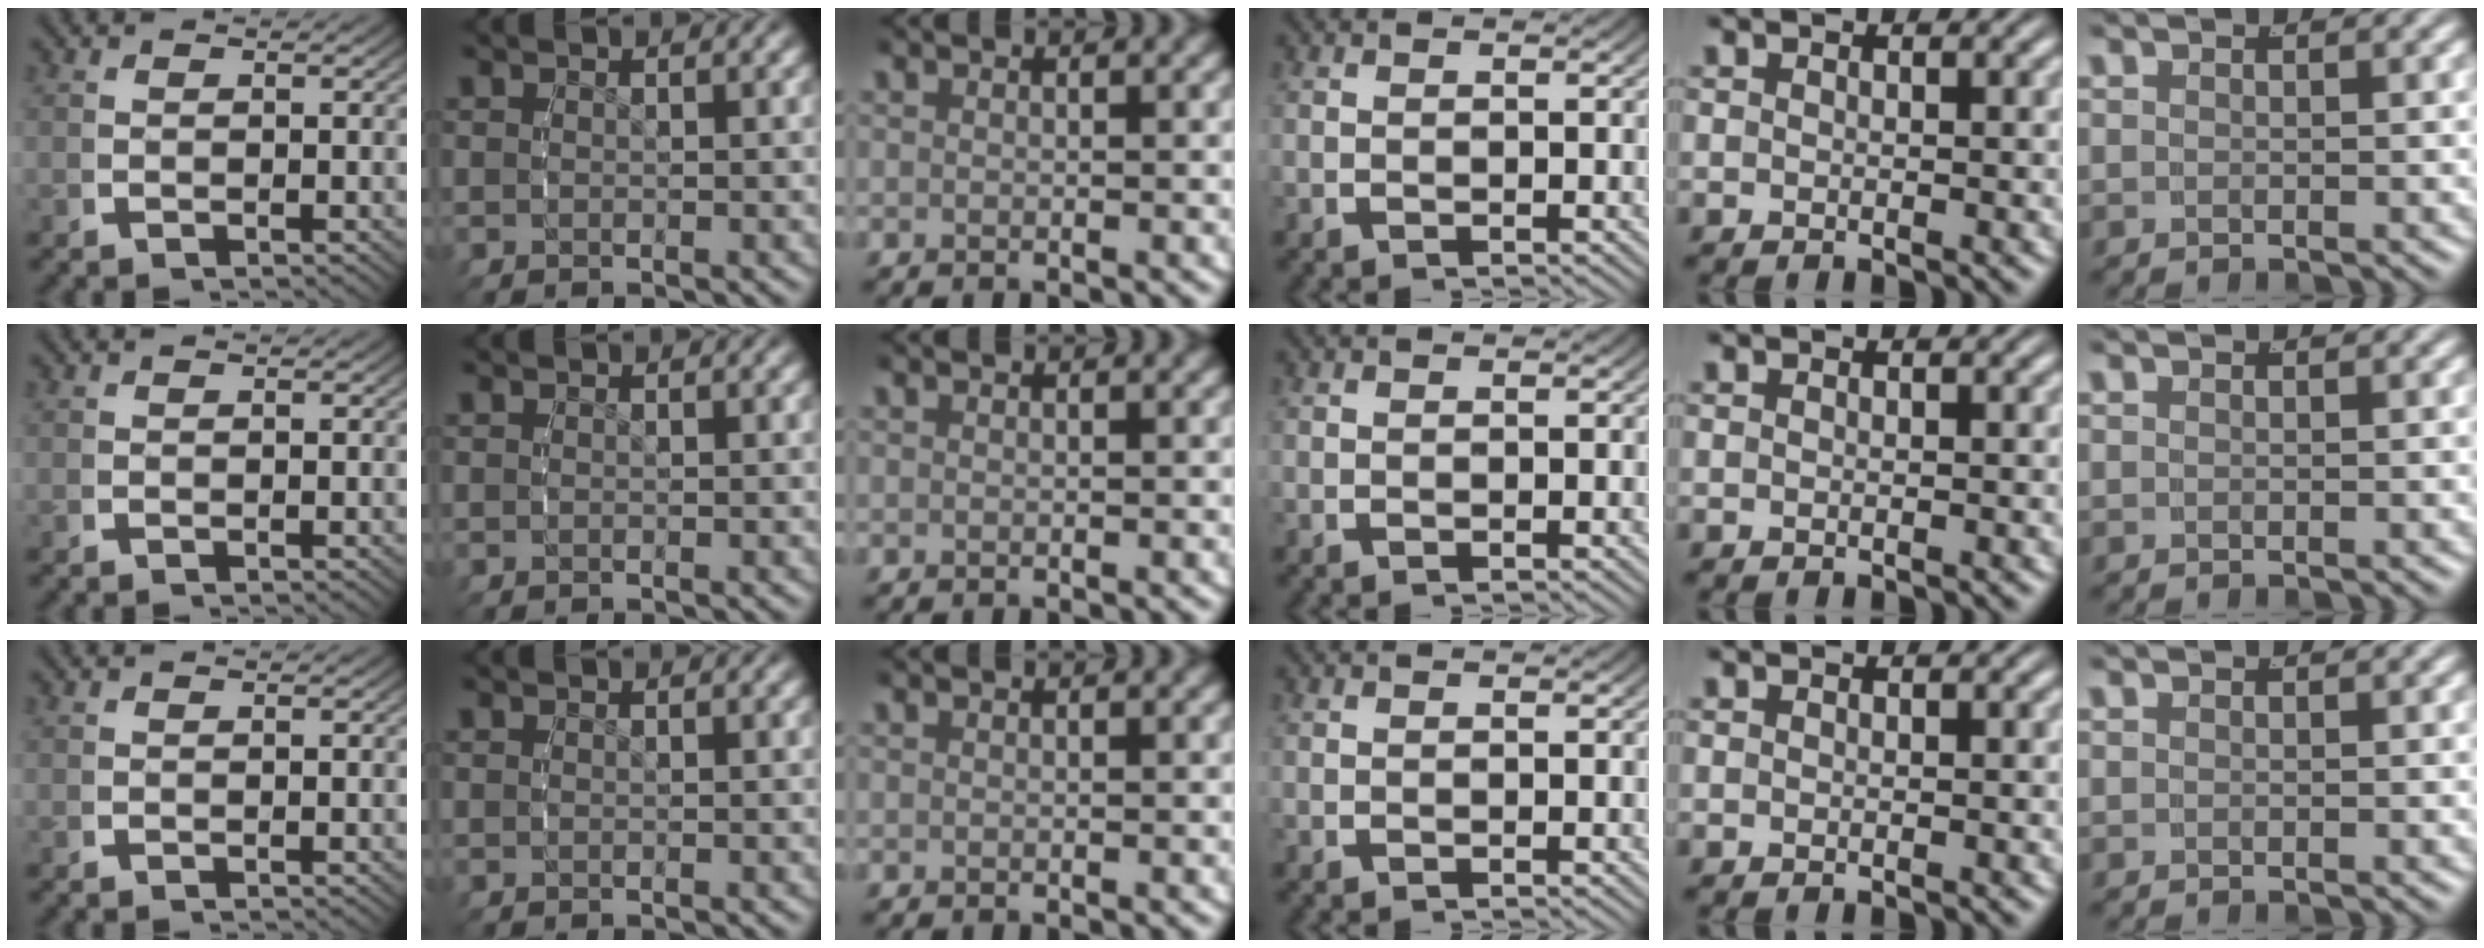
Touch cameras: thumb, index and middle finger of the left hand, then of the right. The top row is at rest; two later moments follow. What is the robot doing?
{"motion": "reach", "object": "air blower"}